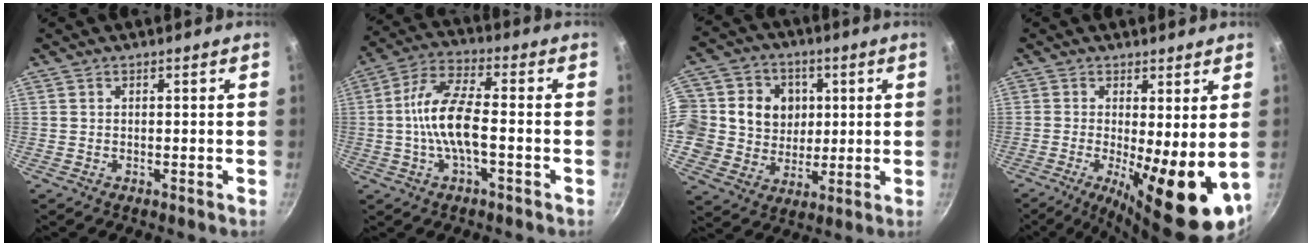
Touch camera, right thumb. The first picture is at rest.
{"total": 11.1, "force": [-1.8, 4.1, 10.1], "torque": [-0.198, 0.032, -0.049]}
{"total": 18.1, "force": [2.8, 16.5, 6.9], "torque": [-0.136, 0.015, 0.047]}
{"total": 14.8, "force": [-2.1, 4.2, 14.1], "torque": [-0.199, -0.015, -0.025]}